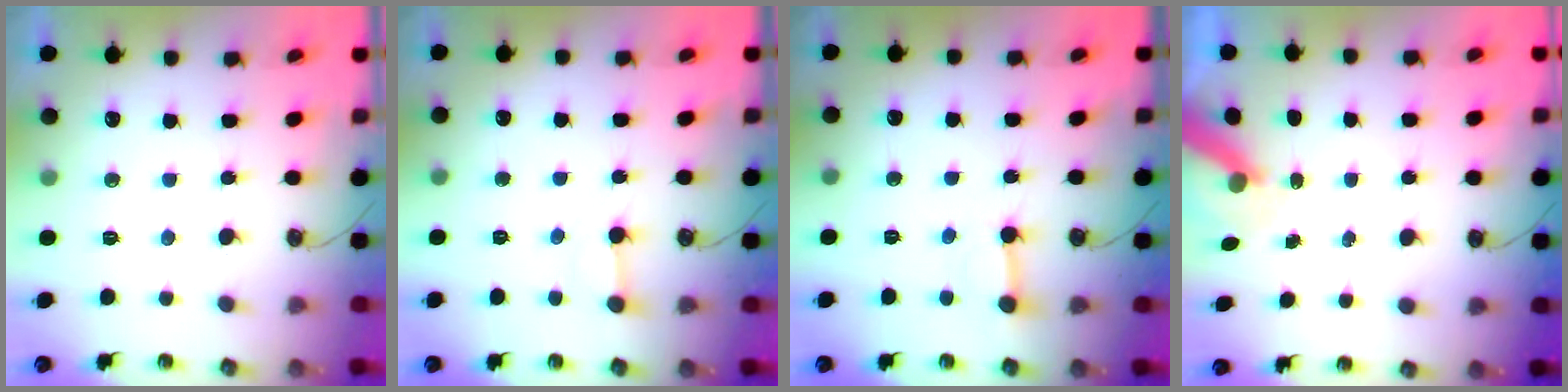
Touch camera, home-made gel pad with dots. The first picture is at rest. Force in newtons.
{"total": 3.5, "press": 3.4, "slide": 0.5}
{"total": 3.5, "press": 3.5, "slide": 0.4}
{"total": 7.5, "press": 7.5, "slide": 0.9}